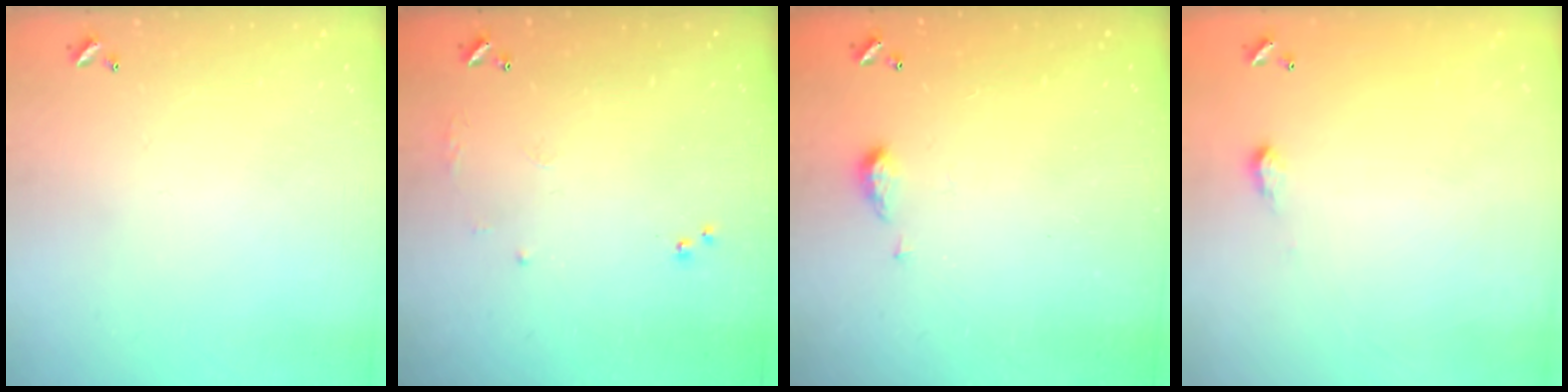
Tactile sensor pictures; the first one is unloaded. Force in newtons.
{"total": 6.4, "press": 6.3, "slide": 1.0}
{"total": 3.1, "press": 3.1, "slide": 0.6}
{"total": 2.0, "press": 2.0, "slide": 0.3}